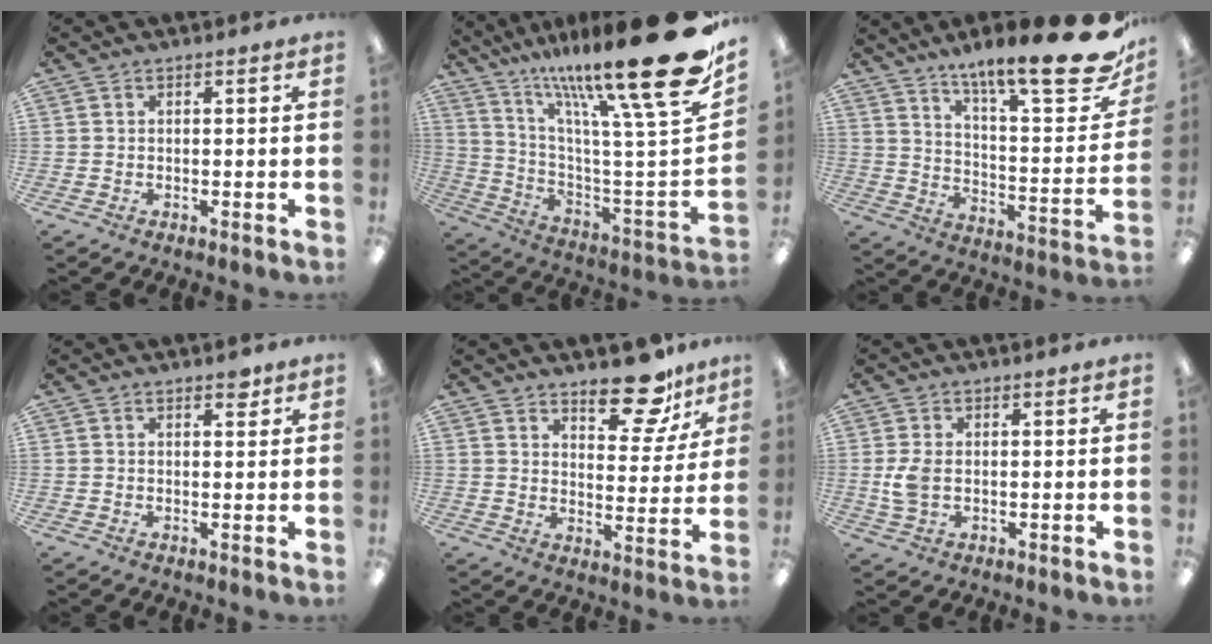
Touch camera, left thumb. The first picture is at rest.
{"total": 26.1, "force": [17.7, 2.6, 19.0], "torque": [-0.271, -0.140, 0.278]}
{"total": 20.2, "force": [15.3, 3.2, 12.8], "torque": [-0.187, -0.115, 0.243]}
{"total": 2.2, "force": [1.6, 1.2, 1.1], "torque": [0.001, -0.008, 0.024]}
{"total": 13.4, "force": [10.4, 5.7, 6.3], "torque": [-0.066, -0.072, 0.180]}
{"total": 5.4, "force": [-0.1, 3.5, 4.1], "torque": [-0.085, -0.002, -0.005]}